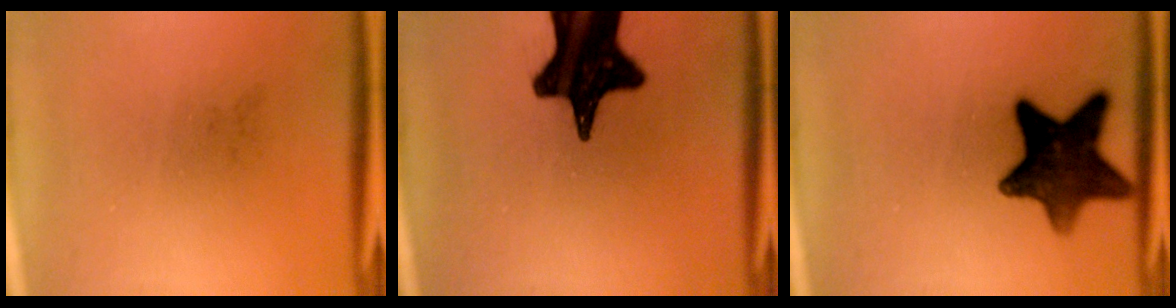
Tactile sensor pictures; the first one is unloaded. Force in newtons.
{"total": 17.4}
{"total": 12.7}